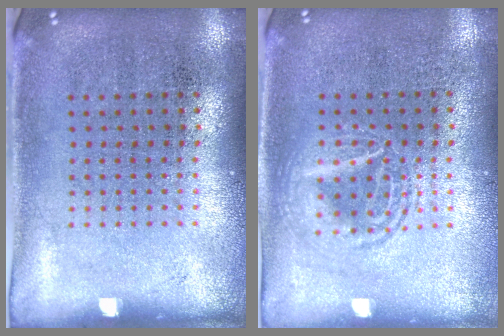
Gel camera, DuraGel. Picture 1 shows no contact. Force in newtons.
{"total": 2.6, "press": 2.6, "slide": 0.3}